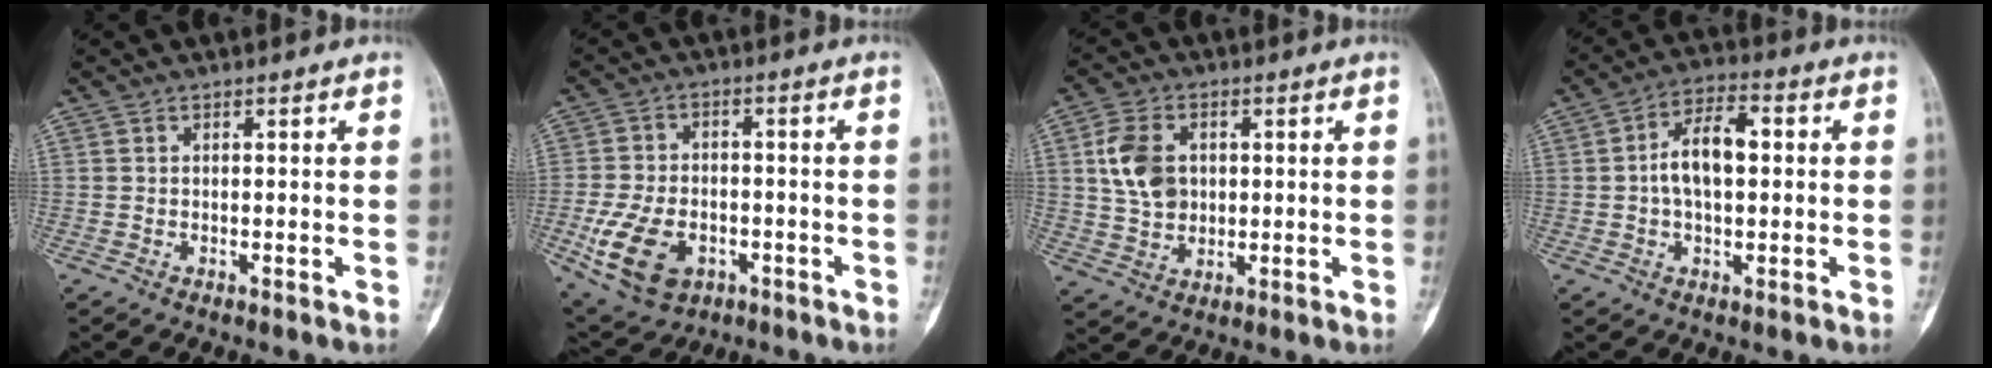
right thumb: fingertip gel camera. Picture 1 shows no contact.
{"total": 12.8, "force": [-4.3, 8.5, 8.5], "torque": [-0.157, 0.011, -0.066]}
{"total": 9.2, "force": [1.7, 6.7, 6.2], "torque": [-0.109, 0.000, 0.037]}
{"total": 9.3, "force": [0.5, 5.0, 7.8], "torque": [-0.130, 0.023, 0.001]}